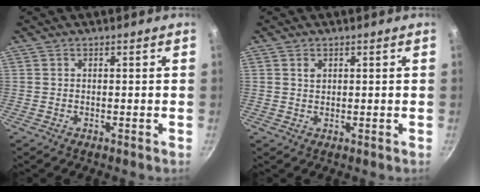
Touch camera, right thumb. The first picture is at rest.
{"total": 1.3, "force": [0.6, 0.9, 0.7], "torque": [-0.009, 0.001, 0.010]}